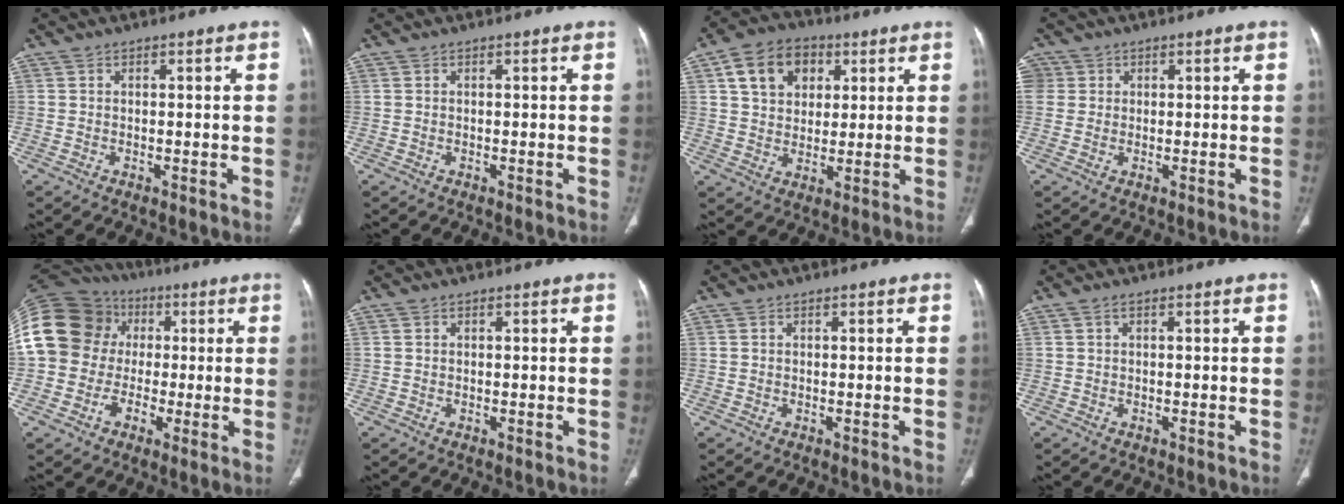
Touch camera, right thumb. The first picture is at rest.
{"total": 0.0}
{"total": 11.2, "force": [4.1, 8.5, 6.0], "torque": [-0.071, -0.002, 0.067]}
{"total": 4.7, "force": [1.1, 4.4, 1.1], "torque": [-0.016, 0.011, 0.024]}
{"total": 21.4, "force": [0.7, 19.2, 9.5], "torque": [-0.204, 0.058, 0.018]}
{"total": 0.0}
{"total": 0.0}
{"total": 0.6, "force": [0.2, 0.4, 0.4], "torque": [-0.010, 0.002, 0.002]}